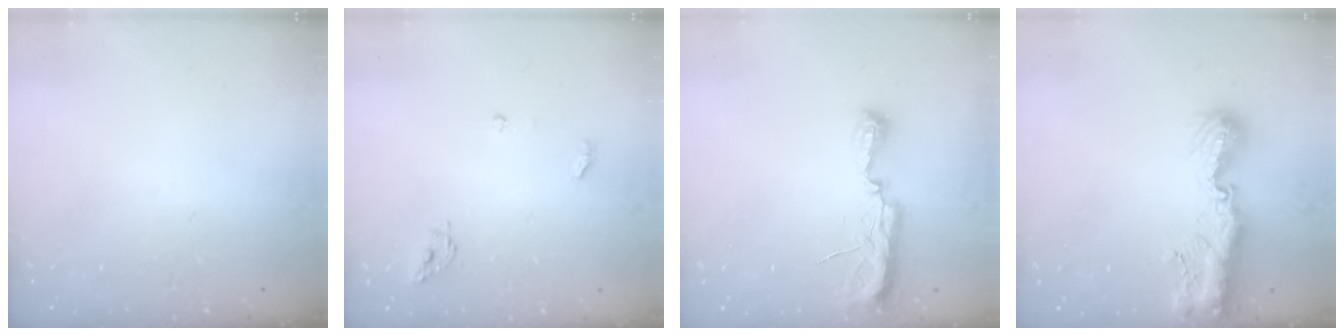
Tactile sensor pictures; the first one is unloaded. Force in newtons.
{"total": 4.4, "press": 4.3, "slide": 0.5}
{"total": 9.4, "press": 8.3, "slide": 4.5}
{"total": 9.7, "press": 9.6, "slide": 0.9}